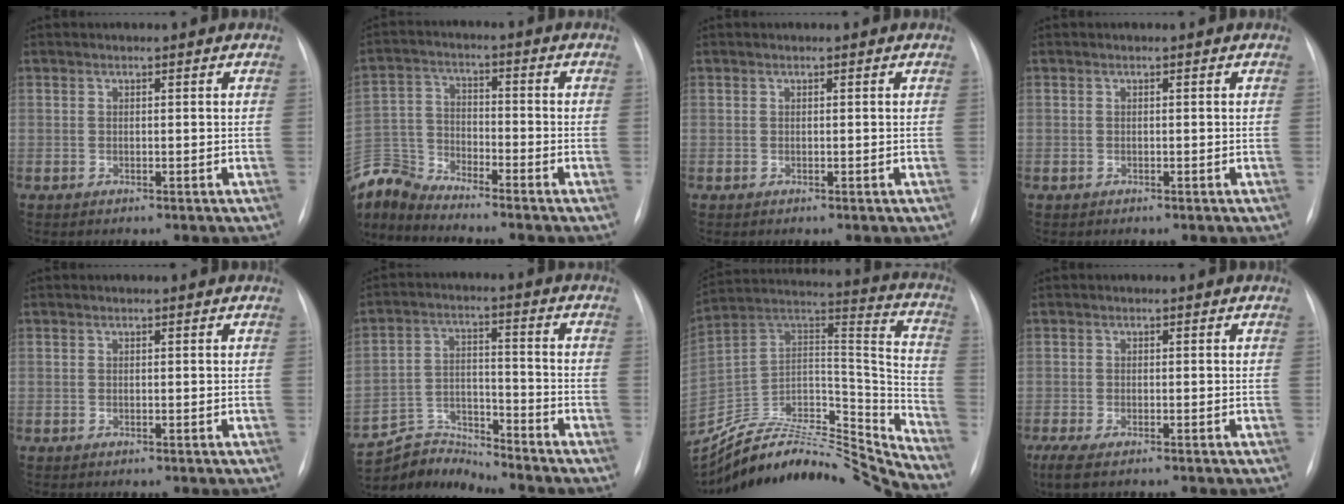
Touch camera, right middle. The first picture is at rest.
{"total": 9.7, "force": [-9.7, 0.4, 1.1], "torque": [-0.041, 0.010, -0.196]}
{"total": 0.0}
{"total": 0.0}
{"total": 0.0}
{"total": 8.2, "force": [-8.0, -0.4, -1.8], "torque": [0.026, 0.028, -0.146]}
{"total": 27.4, "force": [-26.5, 2.6, 6.6], "torque": [-0.112, 0.031, -0.417]}
{"total": 5.0, "force": [-3.7, 1.1, 3.2], "torque": [-0.062, -0.018, -0.058]}